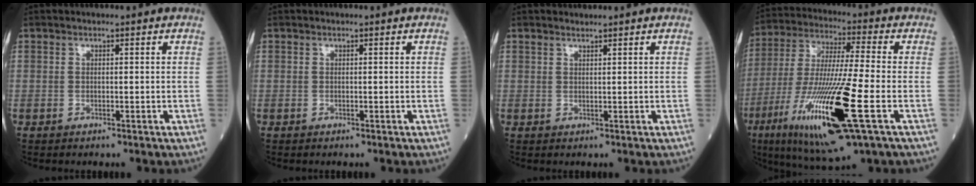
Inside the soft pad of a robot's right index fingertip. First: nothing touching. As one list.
[{"total": 0.0}, {"total": 0.9, "force": [0.9, 0.0, 0.0], "torque": [-0.008, -0.001, 0.019]}, {"total": 20.6, "force": [-7.4, 1.4, 19.1], "torque": [-0.406, -0.045, -0.135]}]